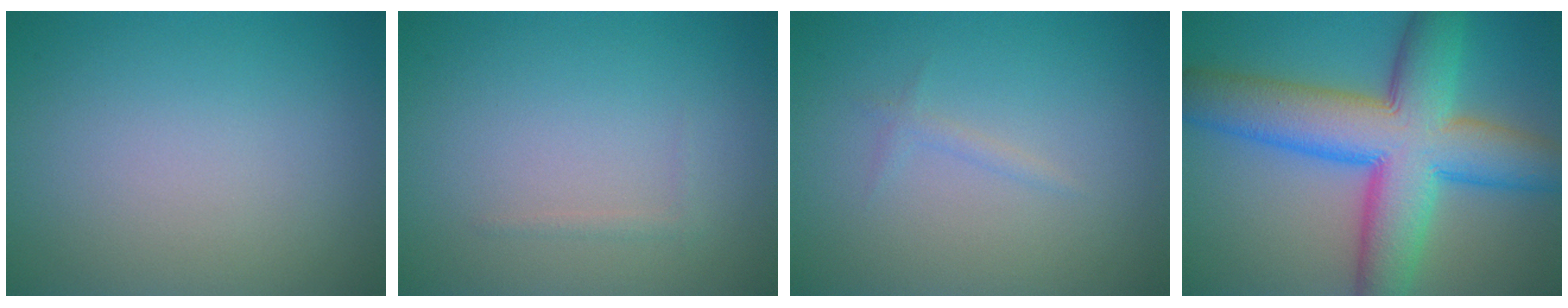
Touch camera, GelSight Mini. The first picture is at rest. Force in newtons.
{"total": 0.5, "press": 0.5, "slide": 0.0}
{"total": 0.7, "press": 0.7, "slide": 0.1}
{"total": 12.2, "press": 12.2, "slide": 0.2}